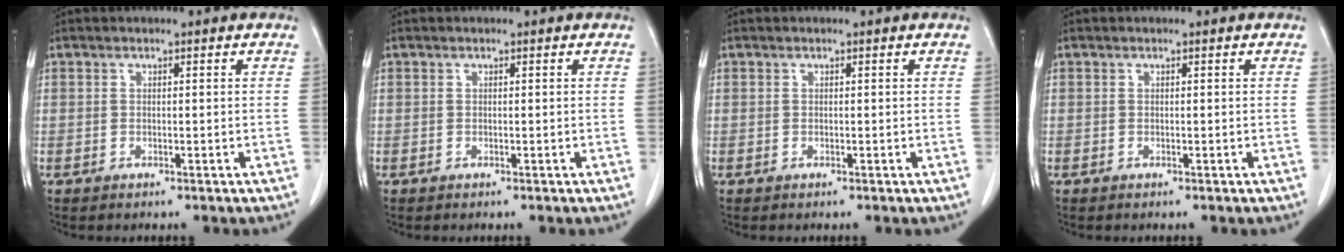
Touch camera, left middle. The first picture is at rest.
{"total": 0.0}
{"total": 0.0}
{"total": 0.0}